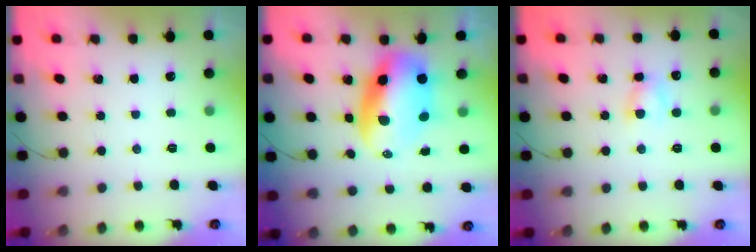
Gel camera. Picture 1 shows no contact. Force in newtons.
{"total": 10.9, "press": 10.5, "slide": 2.9}
{"total": 4.3, "press": 4.1, "slide": 1.3}